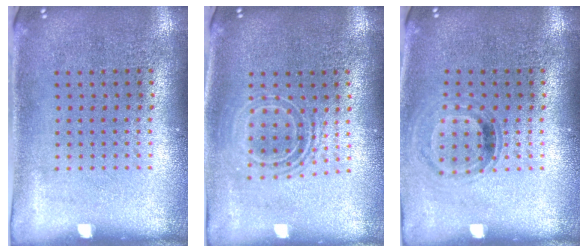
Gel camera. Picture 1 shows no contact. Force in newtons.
{"total": 1.8, "press": 1.3, "slide": 1.1}
{"total": 0.9, "press": 0.9, "slide": 0.3}